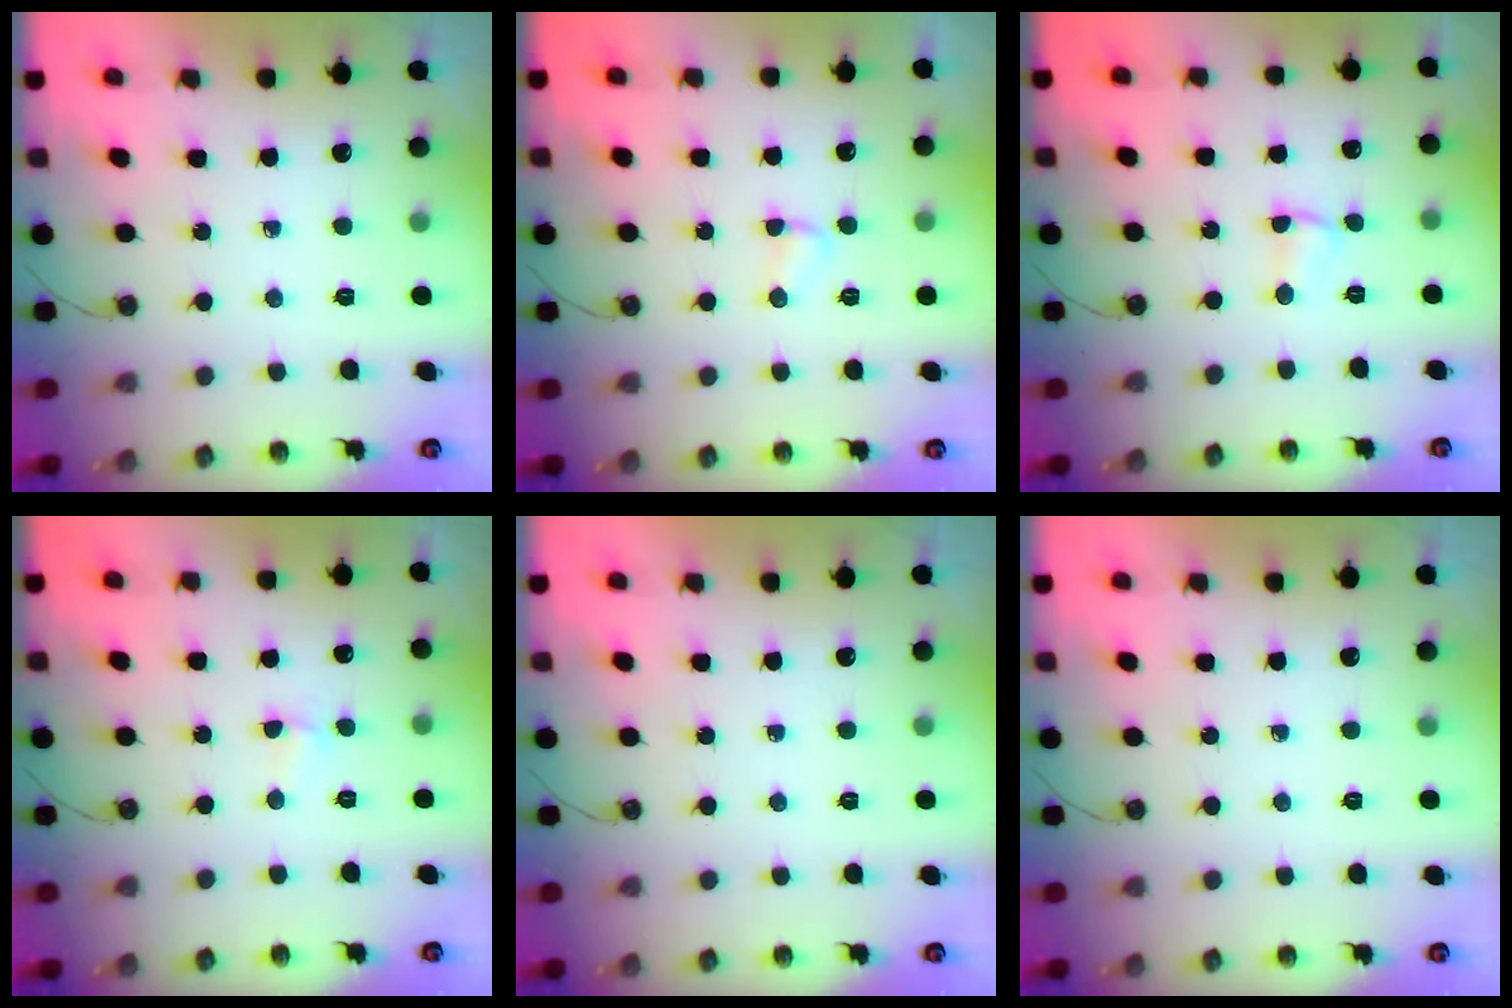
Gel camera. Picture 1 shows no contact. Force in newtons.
{"total": 2.4, "press": 2.4, "slide": 0.3}
{"total": 2.5, "press": 2.4, "slide": 0.4}
{"total": 3.4, "press": 3.3, "slide": 0.5}
{"total": 0.0}
{"total": 0.0}